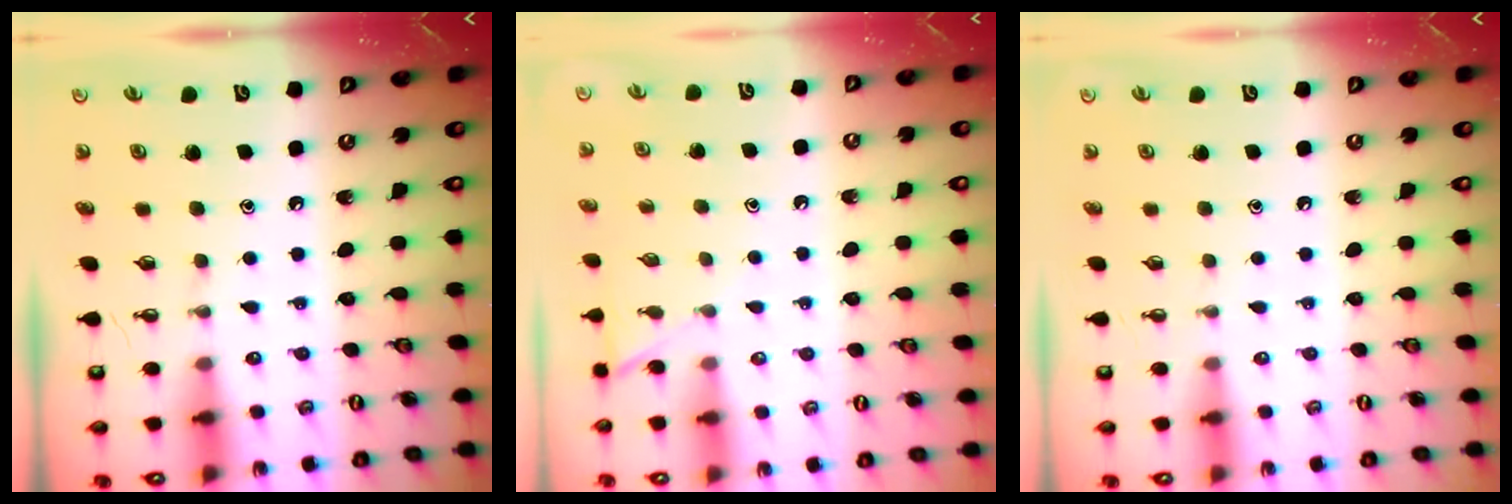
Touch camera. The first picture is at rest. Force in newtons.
{"total": 5.1, "press": 5.1, "slide": 0.6}
{"total": 0.0}